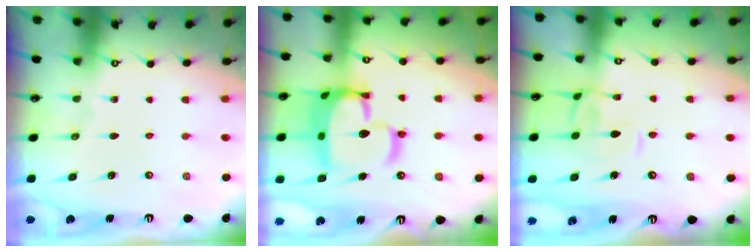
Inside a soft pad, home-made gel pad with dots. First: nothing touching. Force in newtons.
{"total": 15.4, "press": 15.3, "slide": 1.6}
{"total": 1.2, "press": 1.2, "slide": 0.0}